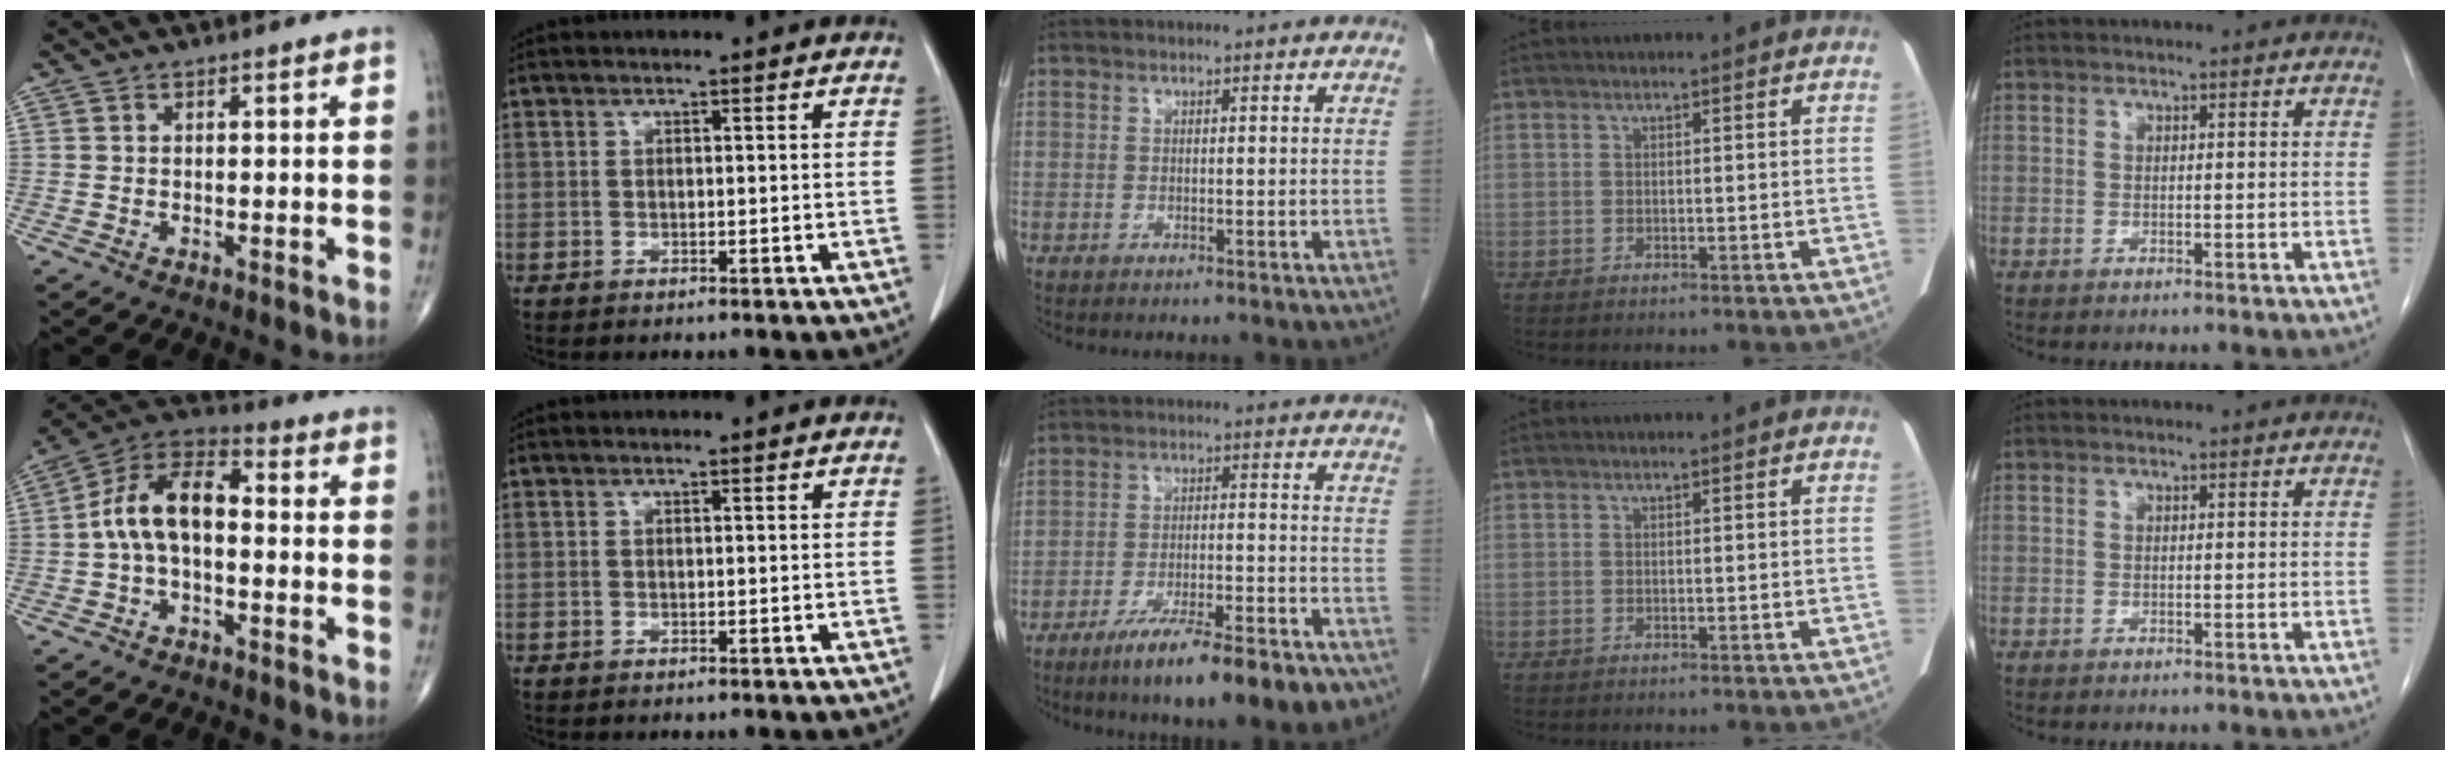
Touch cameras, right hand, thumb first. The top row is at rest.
{"thumb": {"total": 11.9, "force": [-0.6, 6.6, 9.9], "torque": [-0.174, 0.043, -0.022]}, "middle": {"total": 14.9, "force": [-10.6, 2.4, 10.3], "torque": [-0.122, -0.010, -0.160]}}